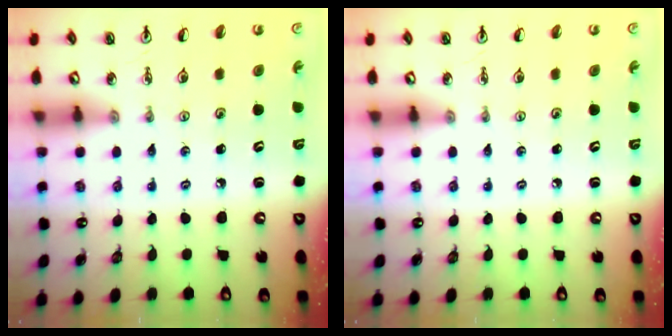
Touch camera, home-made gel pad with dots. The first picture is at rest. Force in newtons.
{"total": 0.0}